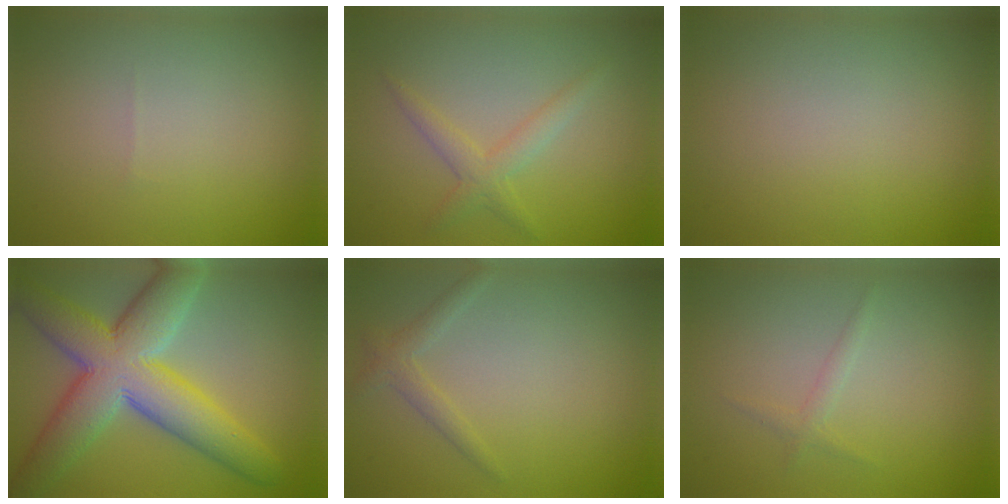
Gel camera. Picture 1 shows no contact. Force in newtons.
{"total": 2.2, "press": 2.2, "slide": 0.1}
{"total": 0.0}
{"total": 10.6, "press": 10.5, "slide": 0.7}
{"total": 1.6, "press": 1.6, "slide": 0.1}
{"total": 1.0, "press": 1.0, "slide": 0.1}